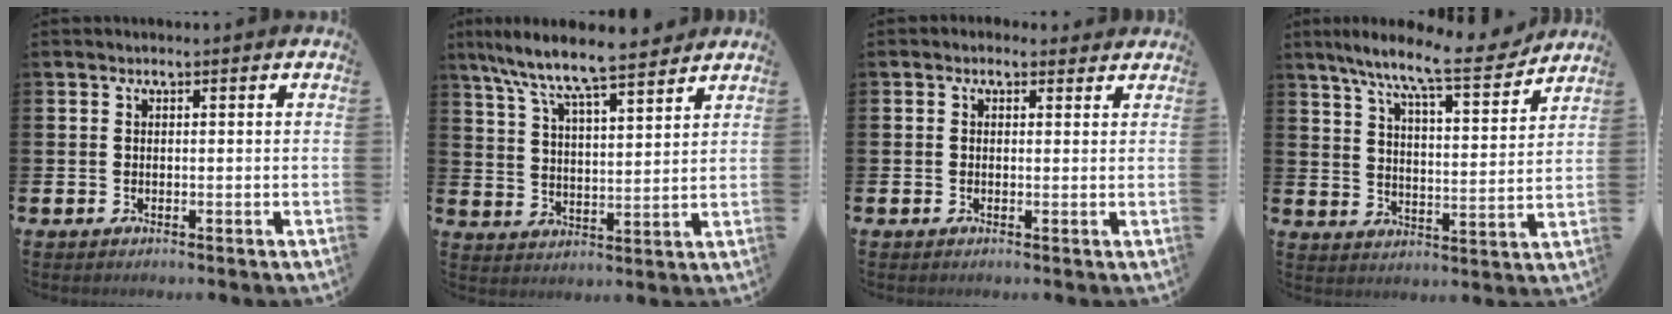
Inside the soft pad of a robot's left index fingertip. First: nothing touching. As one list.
[{"total": 8.4, "force": [7.9, 0.7, 2.8], "torque": [-0.088, -0.052, 0.141]}, {"total": 1.1, "force": [0.6, 0.8, 0.3], "torque": [-0.004, 0.009, 0.010]}, {"total": 10.1, "force": [8.7, 0.7, 5.1], "torque": [-0.113, -0.056, 0.143]}]